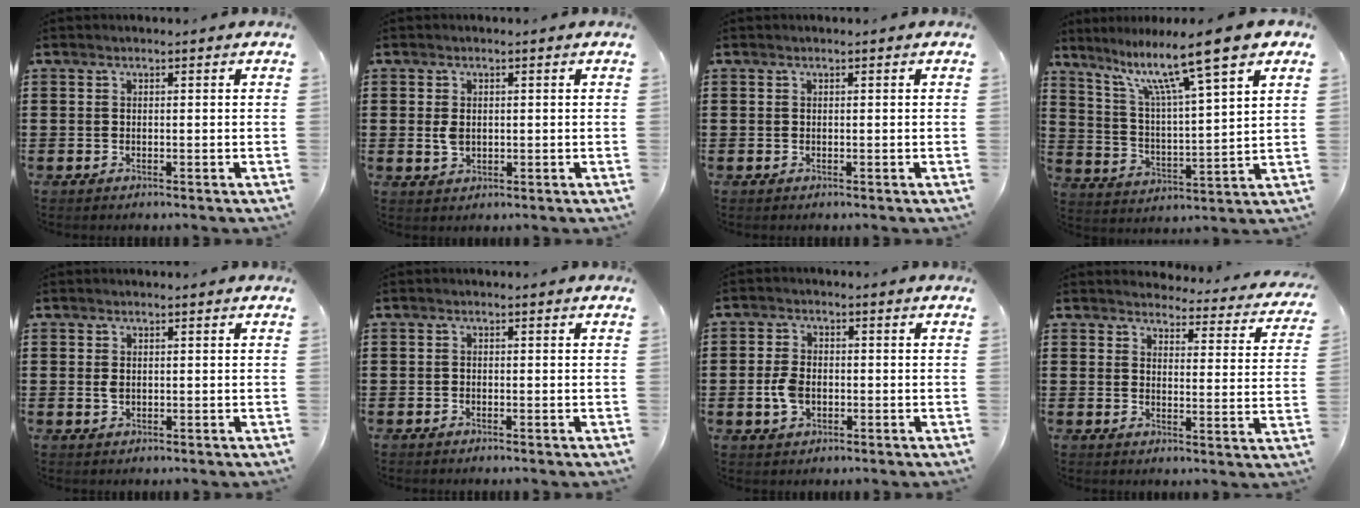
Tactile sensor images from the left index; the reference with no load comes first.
{"total": 2.4, "force": [0.1, 1.6, 1.8], "torque": [-0.052, -0.001, -0.002]}
{"total": 0.0}
{"total": 11.1, "force": [8.3, 0.7, 7.3], "torque": [-0.151, -0.046, 0.131]}
{"total": 1.2, "force": [0.2, 0.8, 0.9], "torque": [-0.022, 0.004, 0.002]}
{"total": 0.7, "force": [-0.6, 0.4, 0.0], "torque": [-0.004, 0.000, -0.012]}
{"total": 4.5, "force": [-0.8, 2.9, 3.3], "torque": [-0.083, -0.001, -0.019]}
{"total": 3.7, "force": [3.7, 0.4, 0.4], "torque": [-0.020, -0.028, 0.061]}